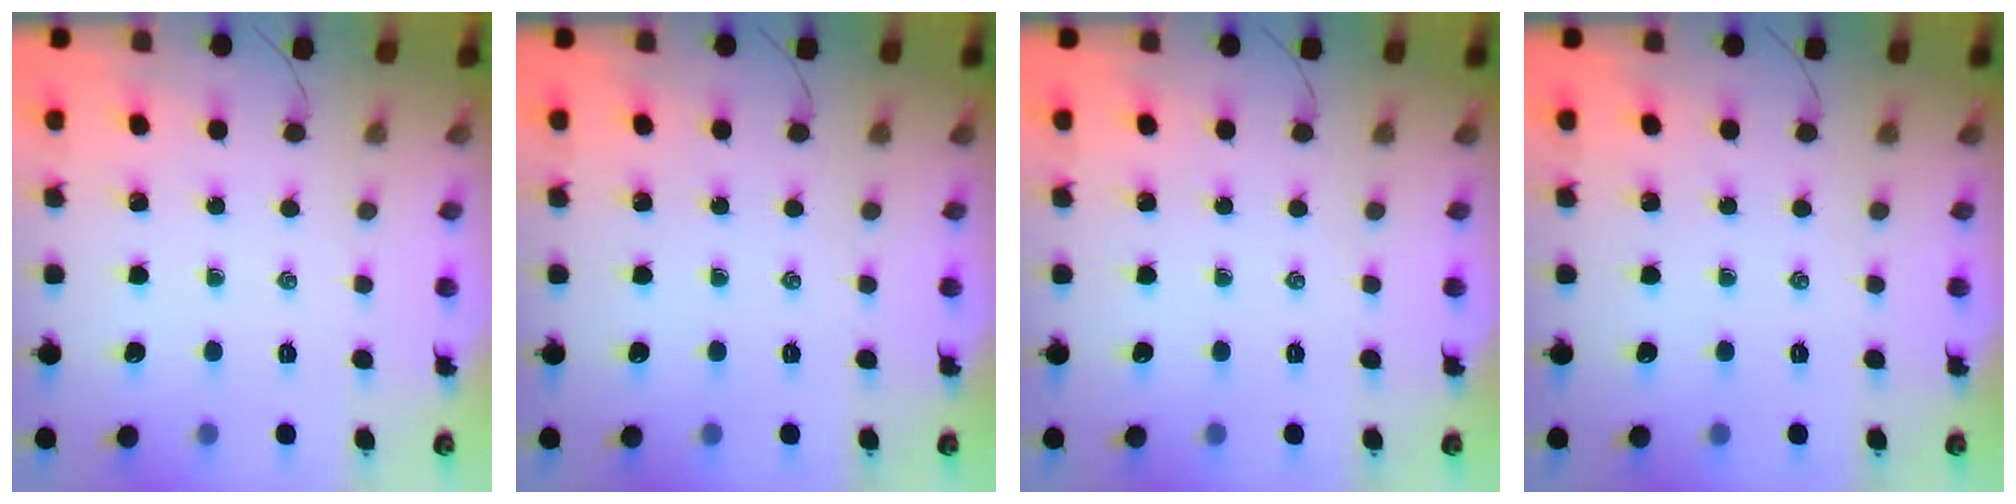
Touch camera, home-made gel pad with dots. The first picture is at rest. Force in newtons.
{"total": 0.0}
{"total": 0.0}
{"total": 0.0}